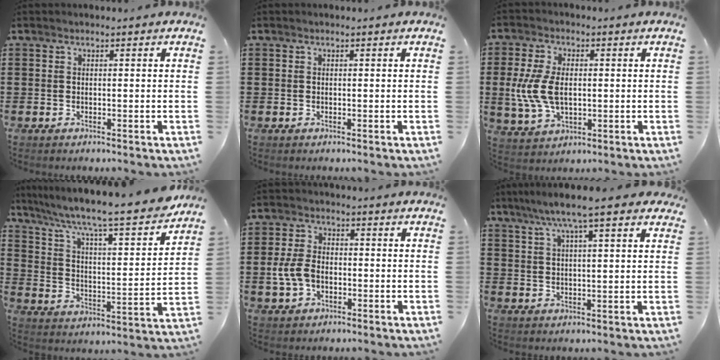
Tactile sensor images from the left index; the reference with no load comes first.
{"total": 0.0}
{"total": 8.5, "force": [-0.1, 5.0, 6.9], "torque": [-0.169, 0.002, -0.009]}
{"total": 7.4, "force": [6.2, 0.3, 4.1], "torque": [-0.098, -0.053, 0.093]}
{"total": 5.5, "force": [-1.1, 3.6, 4.0], "torque": [-0.102, -0.001, -0.025]}
{"total": 7.3, "force": [5.4, 1.3, 4.8], "torque": [-0.100, -0.004, 0.093]}